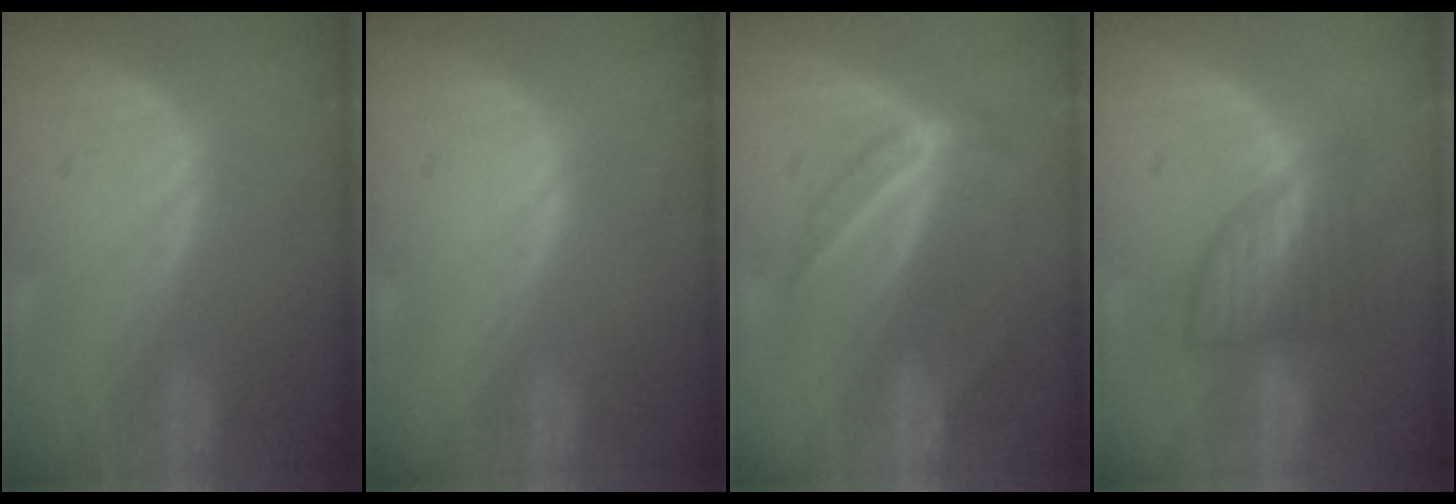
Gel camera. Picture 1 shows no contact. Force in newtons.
{"total": 0.0}
{"total": 4.7, "press": 4.2, "slide": 2.2}
{"total": 5.9, "press": 5.7, "slide": 1.5}